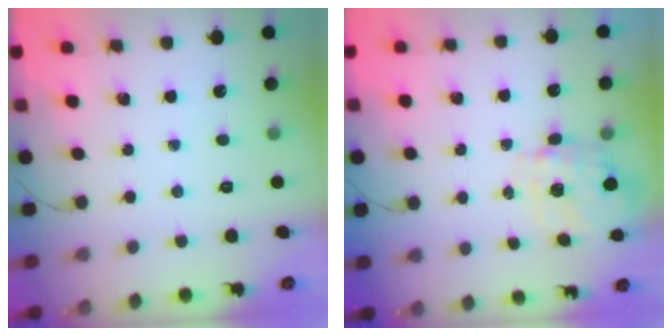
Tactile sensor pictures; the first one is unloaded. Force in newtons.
{"total": 3.8, "press": 3.7, "slide": 0.7}